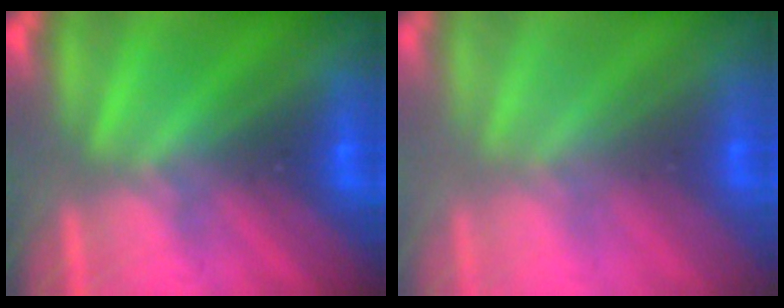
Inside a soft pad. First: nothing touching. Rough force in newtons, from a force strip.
{"total": 2.5}